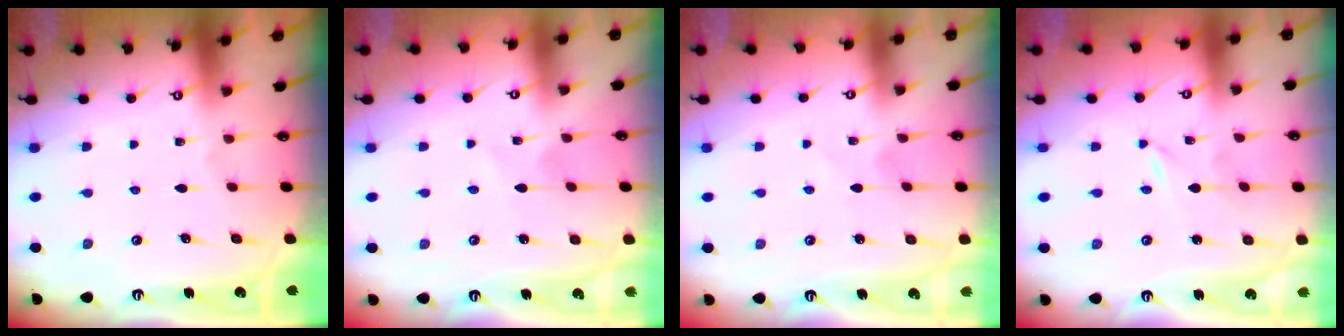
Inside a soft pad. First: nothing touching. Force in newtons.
{"total": 2.1, "press": 2.1, "slide": 0.1}
{"total": 0.9, "press": 0.8, "slide": 0.1}
{"total": 0.0}